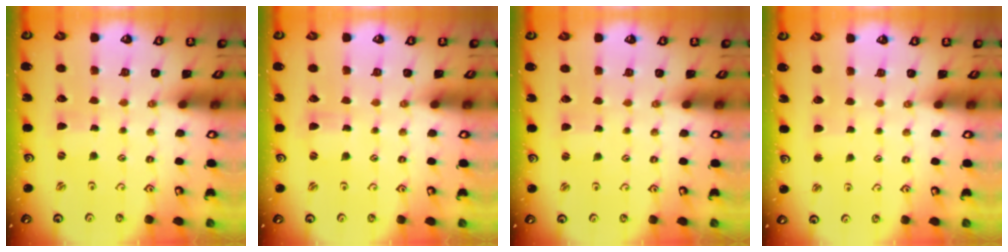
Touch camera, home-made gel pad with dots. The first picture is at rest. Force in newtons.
{"total": 0.0}
{"total": 1.7, "press": 1.7, "slide": 0.3}
{"total": 1.9, "press": 1.9, "slide": 0.3}